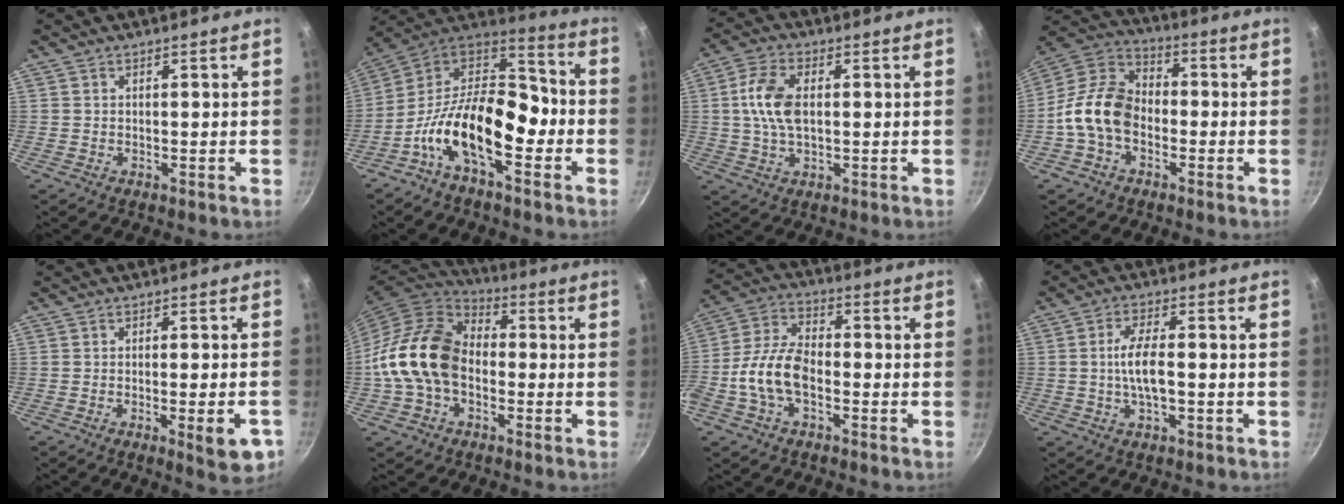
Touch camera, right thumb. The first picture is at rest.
{"total": 19.4, "force": [-6.3, 10.1, 15.3], "torque": [-0.242, 0.062, -0.137]}
{"total": 8.9, "force": [0.9, 5.0, 7.3], "torque": [-0.138, 0.014, 0.013]}
{"total": 12.6, "force": [-3.0, 8.9, 8.4], "torque": [-0.126, 0.040, -0.080]}
{"total": 7.5, "force": [-3.0, 1.9, 6.6], "torque": [-0.070, 0.007, -0.034]}
{"total": 16.0, "force": [-2.1, 11.6, 10.9], "torque": [-0.171, 0.038, -0.055]}
{"total": 11.4, "force": [-3.1, 6.7, 8.8], "torque": [-0.166, 0.040, -0.071]}
{"total": 6.7, "force": [-0.7, 2.6, 6.1], "torque": [-0.113, 0.014, -0.017]}